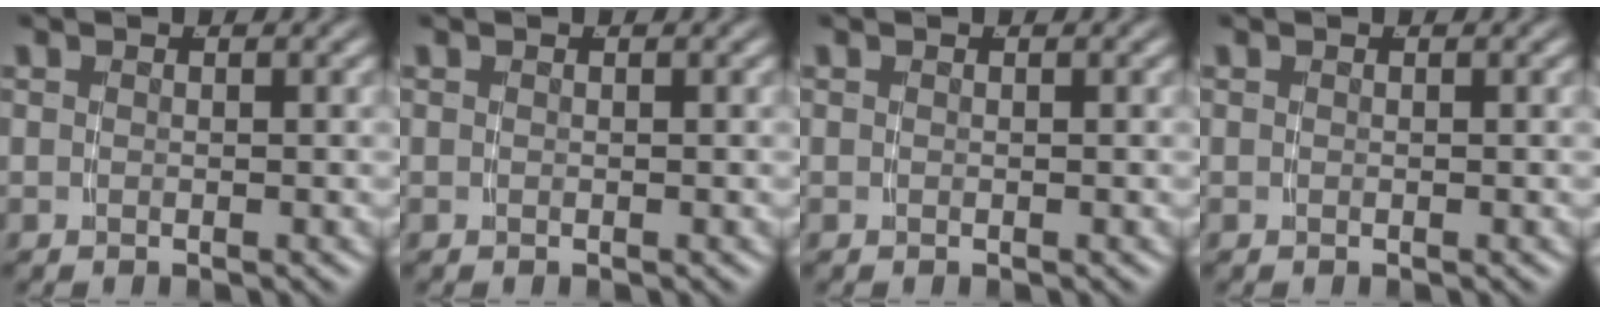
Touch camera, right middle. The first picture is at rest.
{"total": 0.0}
{"total": 0.0}
{"total": 0.0}